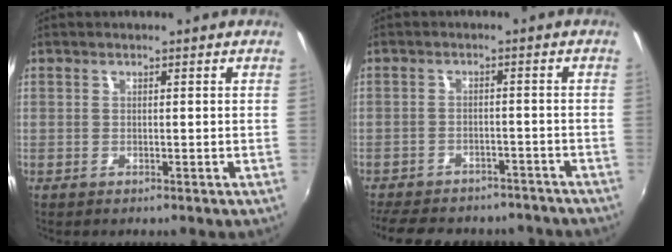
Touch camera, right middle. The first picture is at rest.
{"total": 16.9, "force": [-14.2, 6.5, 6.4], "torque": [-0.147, -0.002, -0.187]}